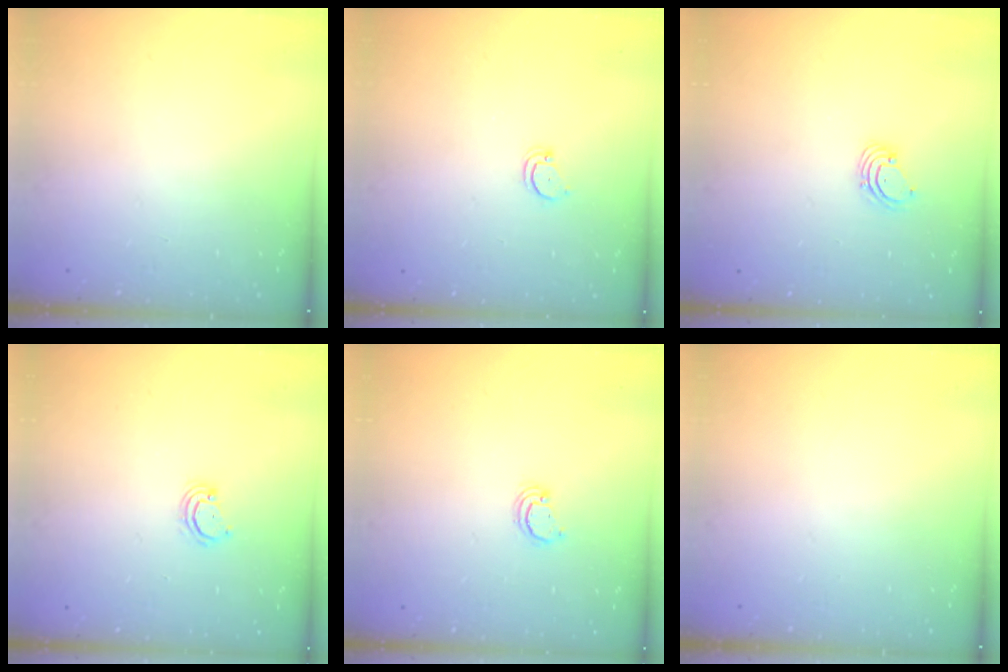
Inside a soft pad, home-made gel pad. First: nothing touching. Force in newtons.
{"total": 3.2, "press": 3.2, "slide": 0.3}
{"total": 1.6, "press": 1.6, "slide": 0.1}
{"total": 2.9, "press": 2.9, "slide": 0.2}
{"total": 2.4, "press": 2.4, "slide": 0.2}
{"total": 0.0}